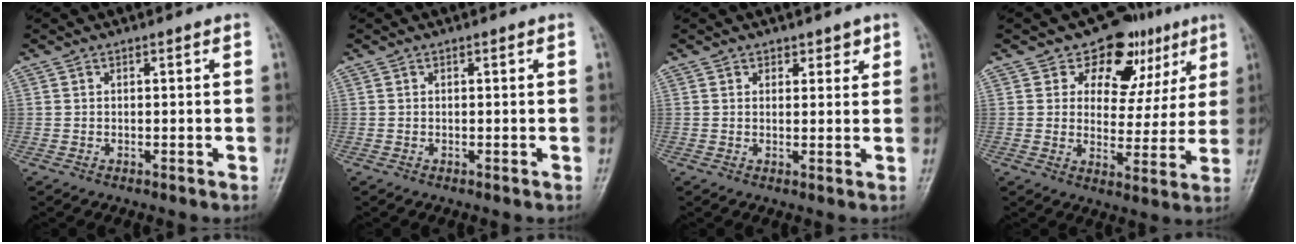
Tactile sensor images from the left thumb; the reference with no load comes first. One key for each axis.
{"total": 0.0}
{"total": 2.5, "fx": 1.7, "fy": 1.7, "fz": 0.8, "tx": 0.016, "ty": -0.008, "tz": 0.019}
{"total": 12.5, "fx": 6.7, "fy": 8.8, "fz": 5.8, "tx": -0.017, "ty": -0.019, "tz": 0.094}